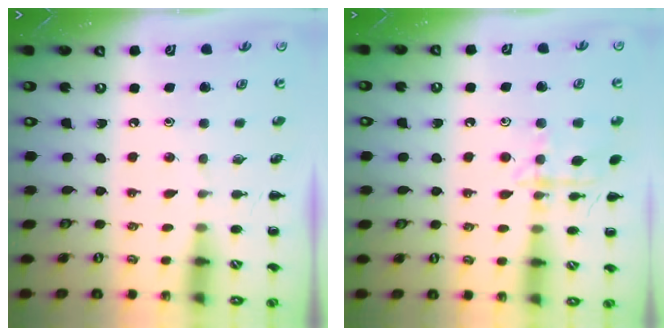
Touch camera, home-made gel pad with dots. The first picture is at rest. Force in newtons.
{"total": 11.2, "press": 11.2, "slide": 0.6}